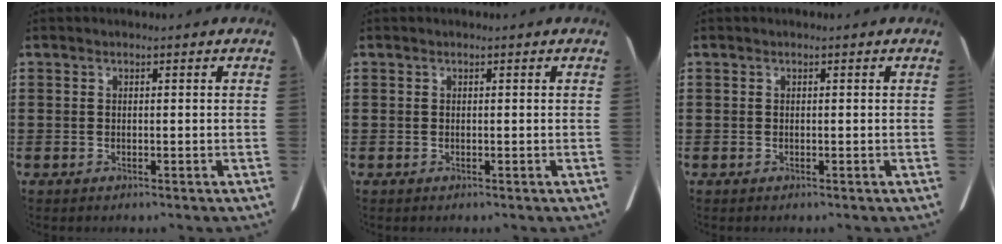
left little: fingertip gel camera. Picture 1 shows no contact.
{"total": 0.0}
{"total": 0.0}